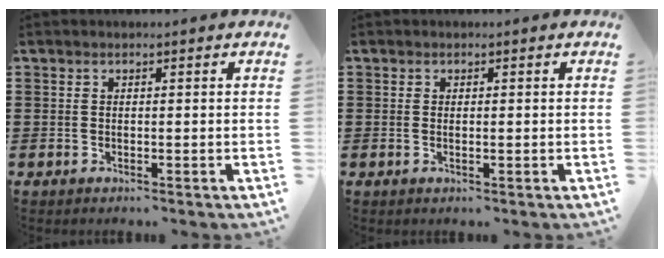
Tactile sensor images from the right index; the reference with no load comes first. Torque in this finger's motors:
{"motor_torque": [0.97, 1.17, 0.04, 0.00]}